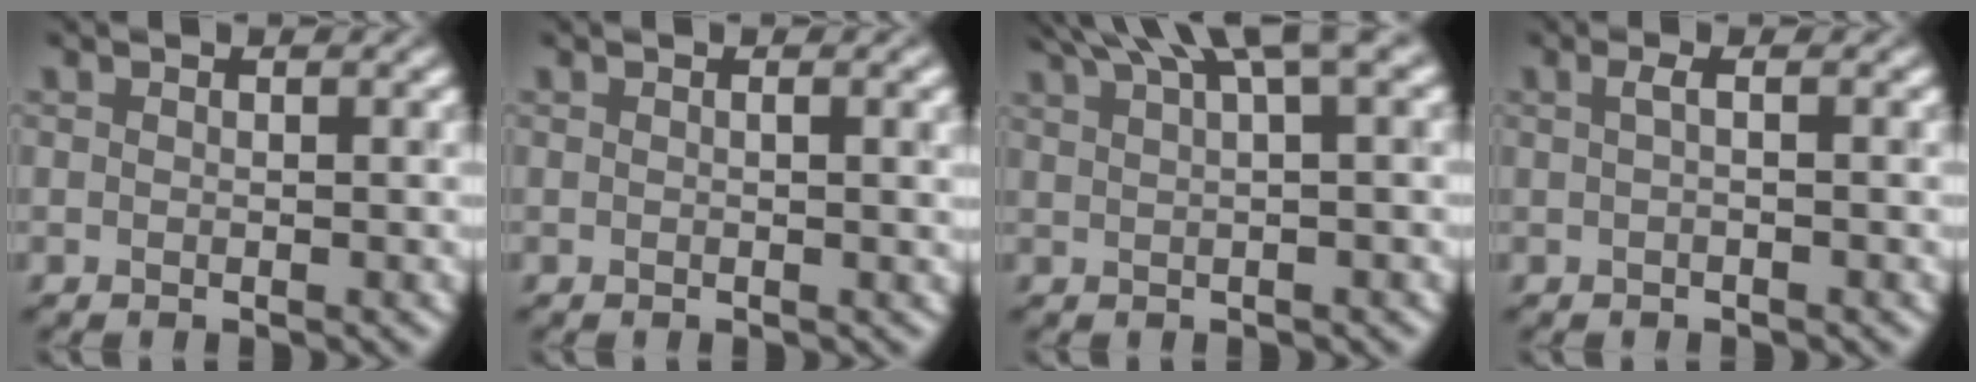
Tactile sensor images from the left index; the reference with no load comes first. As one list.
[{"total": 2.2, "force": [0.4, 0.8, 2.0], "torque": [-0.018, 0.008, -0.003]}, {"total": 6.3, "force": [4.5, 0.9, 4.3], "torque": [-0.050, 0.023, 0.068]}, {"total": 1.0, "force": [0.1, 0.3, 1.0], "torque": [-0.015, 0.003, -0.002]}]